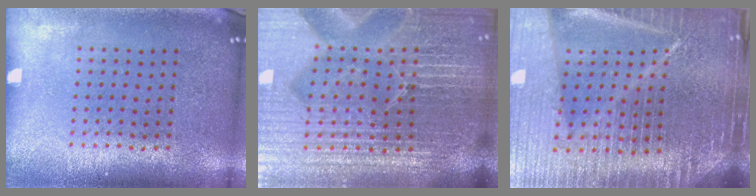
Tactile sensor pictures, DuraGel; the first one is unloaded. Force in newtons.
{"total": 7.1, "press": 6.2, "slide": 3.4}
{"total": 7.2, "press": 6.1, "slide": 3.8}